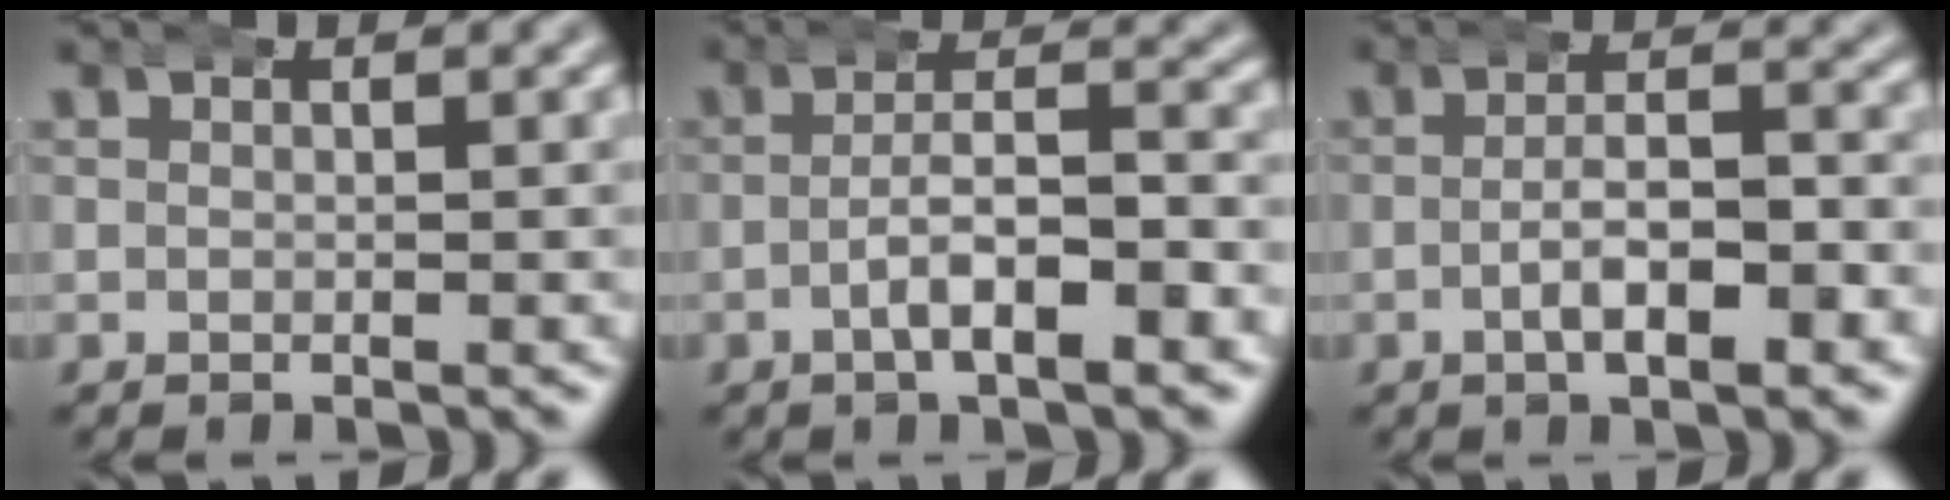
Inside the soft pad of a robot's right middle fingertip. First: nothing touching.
{"total": 4.1, "force": [-2.4, 0.7, 3.2], "torque": [-0.049, 0.005, -0.042]}
{"total": 4.0, "force": [-2.3, 1.1, 3.1], "torque": [-0.042, 0.001, -0.038]}